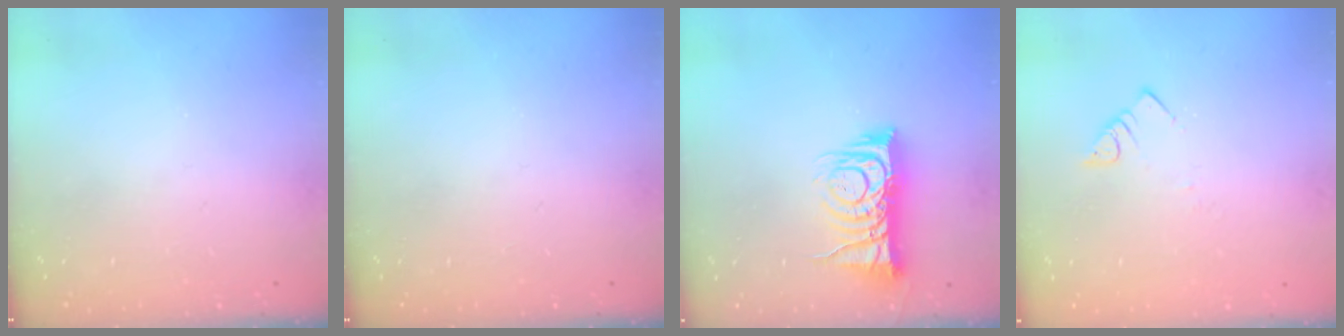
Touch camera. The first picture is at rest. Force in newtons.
{"total": 0.0}
{"total": 10.8, "press": 10.8, "slide": 0.7}
{"total": 2.8, "press": 2.8, "slide": 0.2}